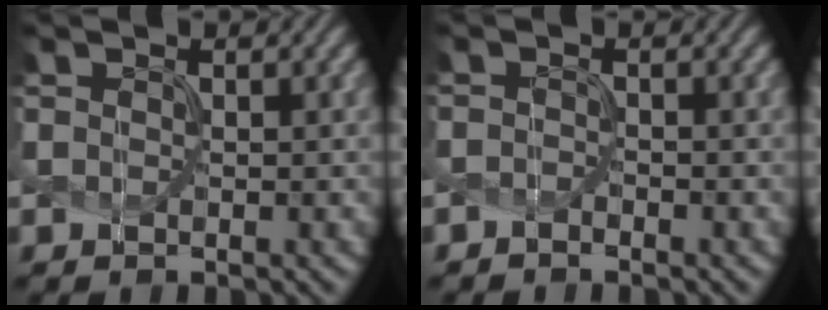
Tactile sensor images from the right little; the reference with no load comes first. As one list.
[{"total": 0.7, "force": [-0.7, 0.0, -0.1], "torque": [-0.002, 0.002, -0.007]}]